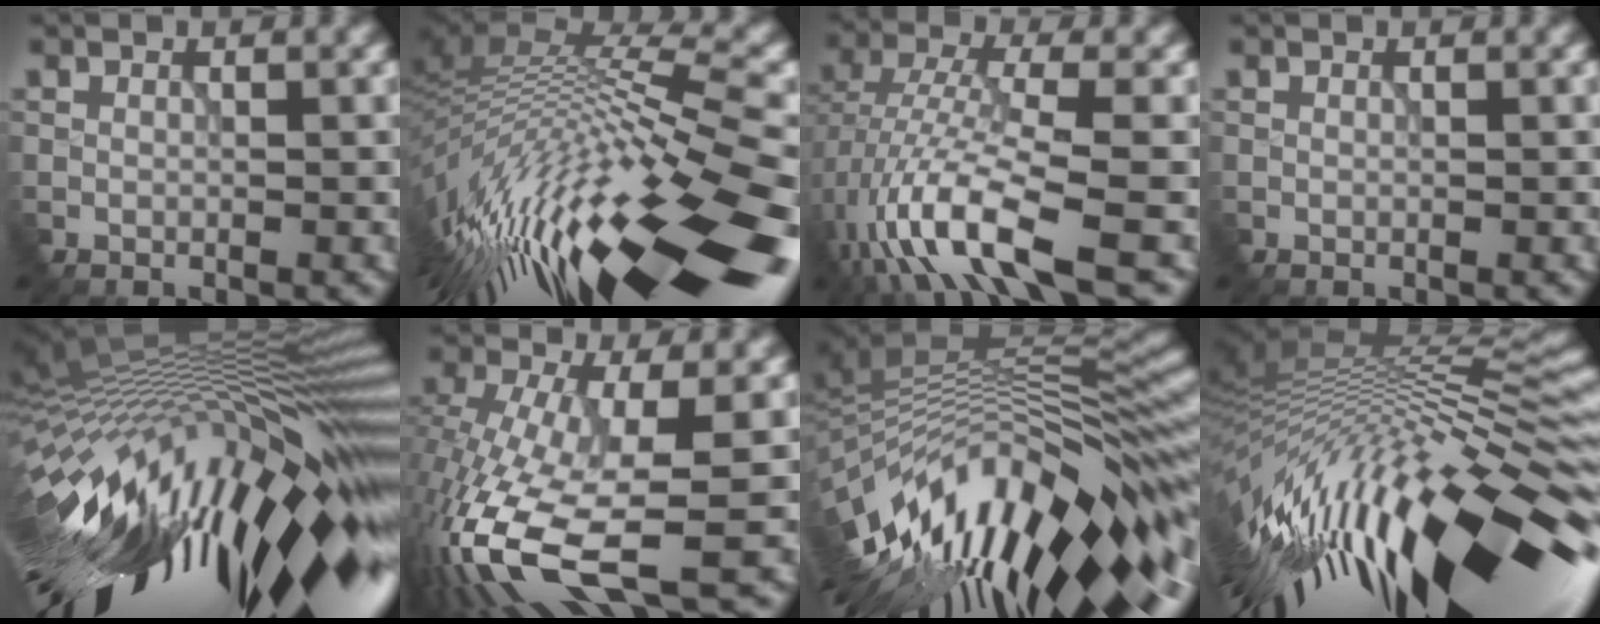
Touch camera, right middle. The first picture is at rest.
{"total": 15.8, "force": [-3.9, 4.1, 14.7], "torque": [-0.251, -0.001, -0.063]}
{"total": 9.3, "force": [-4.2, 2.9, 7.8], "torque": [-0.165, 0.008, -0.085]}
{"total": 0.0}
{"total": 18.0, "force": [-4.2, 5.1, 16.8], "torque": [-0.280, -0.004, -0.073]}
{"total": 12.1, "force": [-5.0, 4.3, 10.1], "torque": [-0.251, -0.030, -0.084]}
{"total": 15.1, "force": [-4.0, 5.6, 13.4], "torque": [-0.223, 0.002, -0.059]}
{"total": 17.2, "force": [-3.5, 4.8, 16.1], "torque": [-0.283, 0.006, -0.062]}